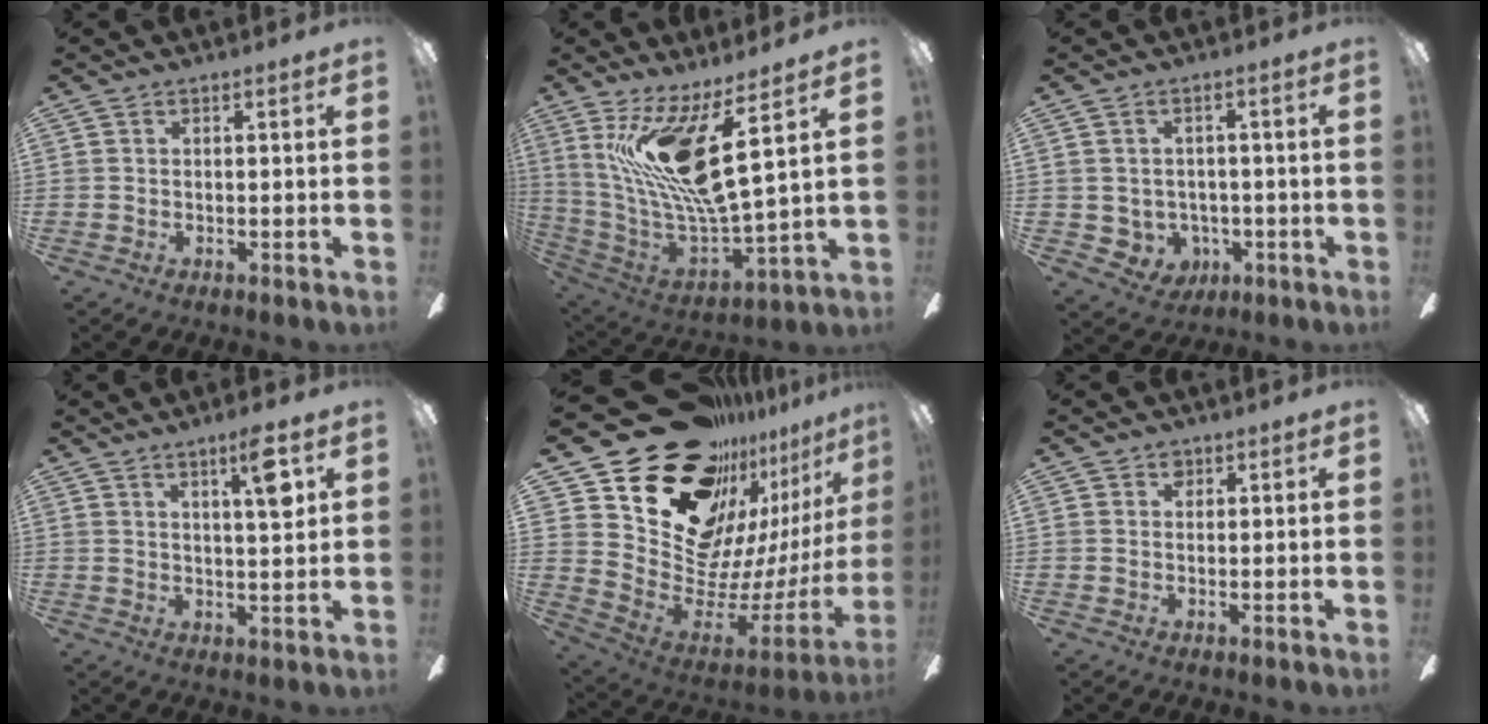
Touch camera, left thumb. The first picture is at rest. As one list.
[{"total": 19.3, "force": [8.9, 5.1, 16.3], "torque": [-0.337, -0.045, 0.142]}, {"total": 4.5, "force": [0.2, 4.3, 1.0], "torque": [-0.039, -0.003, 0.008]}, {"total": 7.8, "force": [3.9, 1.5, 6.6], "torque": [-0.096, -0.011, 0.056]}, {"total": 26.7, "force": [16.9, 15.5, 13.8], "torque": [-0.195, -0.144, 0.341]}, {"total": 1.6, "force": [0.9, 1.2, 0.5], "torque": [0.004, -0.004, 0.013]}]